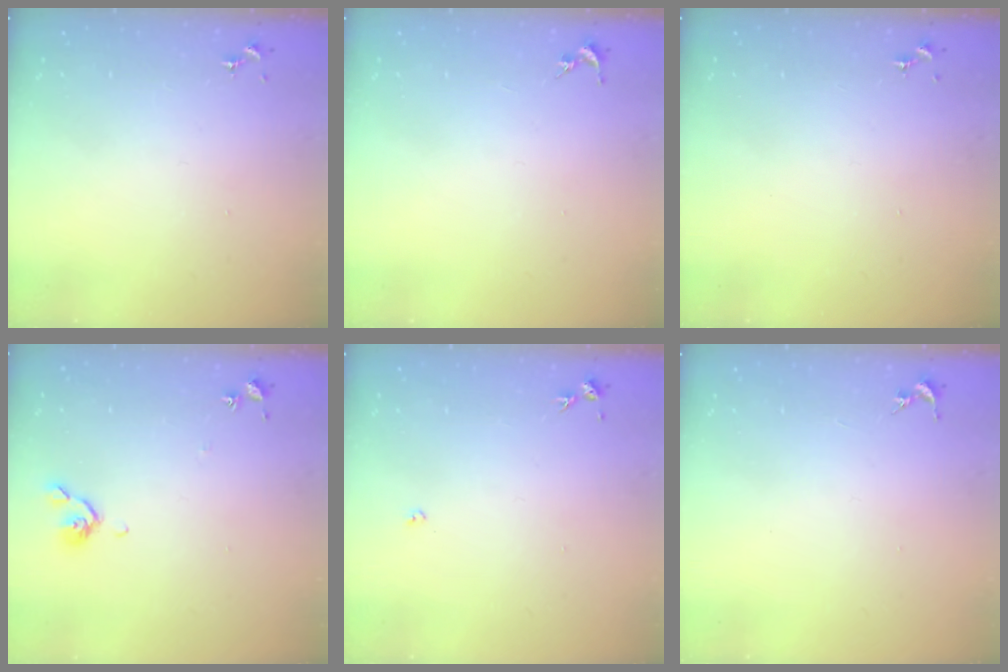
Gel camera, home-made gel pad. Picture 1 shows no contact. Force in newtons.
{"total": 0.0}
{"total": 0.0}
{"total": 5.6, "press": 5.6, "slide": 0.9}
{"total": 2.7, "press": 2.7, "slide": 0.5}
{"total": 0.0}